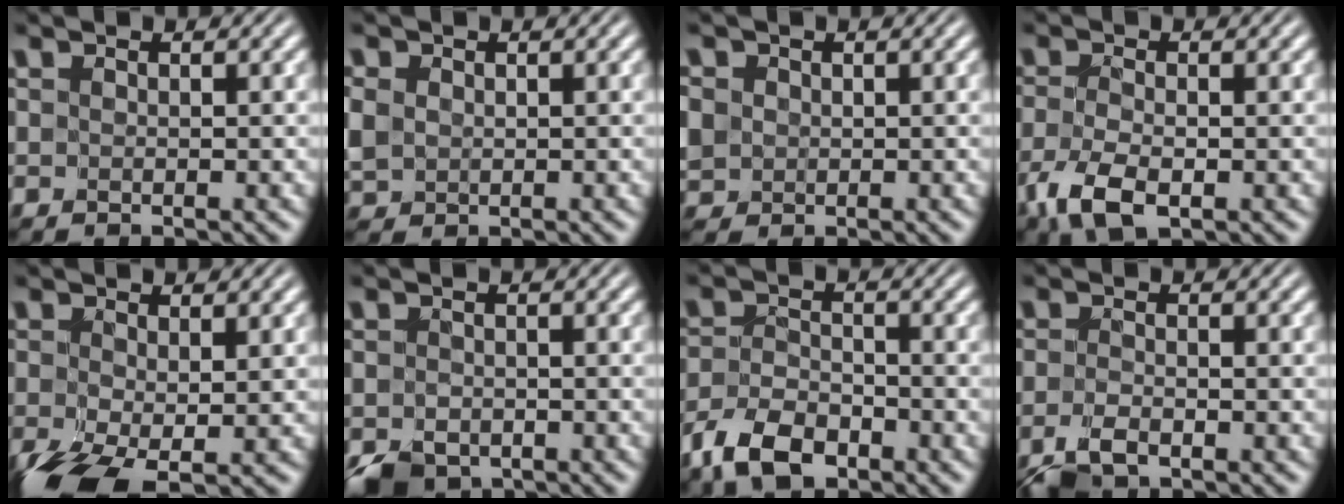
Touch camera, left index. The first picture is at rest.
{"total": 2.2, "force": [0.1, 2.0, 0.9], "torque": [-0.034, 0.002, 0.002]}
{"total": 3.5, "force": [0.5, 3.3, 1.2], "torque": [-0.042, 0.017, 0.000]}
{"total": 4.1, "force": [-2.1, 1.9, 3.0], "torque": [-0.076, -0.008, -0.044]}
{"total": 5.9, "force": [-2.4, 3.0, 4.5], "torque": [-0.105, -0.020, -0.042]}
{"total": 3.1, "force": [-2.3, 1.7, 1.0], "torque": [-0.015, -0.008, -0.043]}
{"total": 4.9, "force": [-3.5, 2.3, 2.4], "torque": [-0.047, -0.001, -0.074]}
{"total": 2.9, "force": [-2.1, 0.9, 1.8], "torque": [-0.042, -0.007, -0.046]}